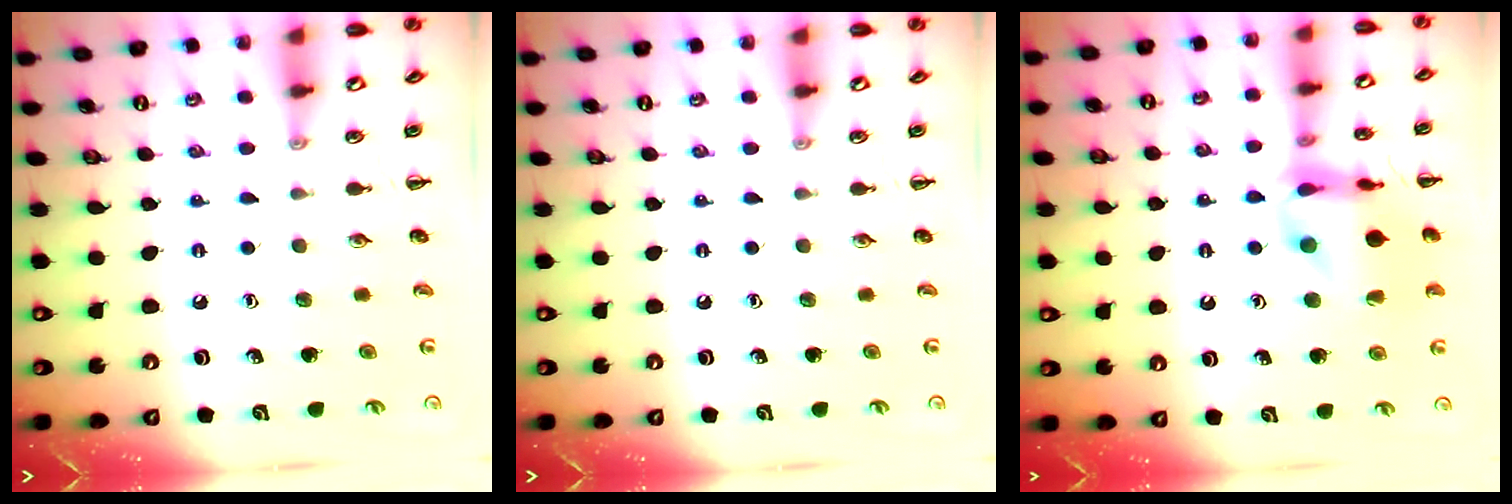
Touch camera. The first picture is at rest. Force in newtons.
{"total": 0.0}
{"total": 16.0, "press": 15.9, "slide": 2.0}